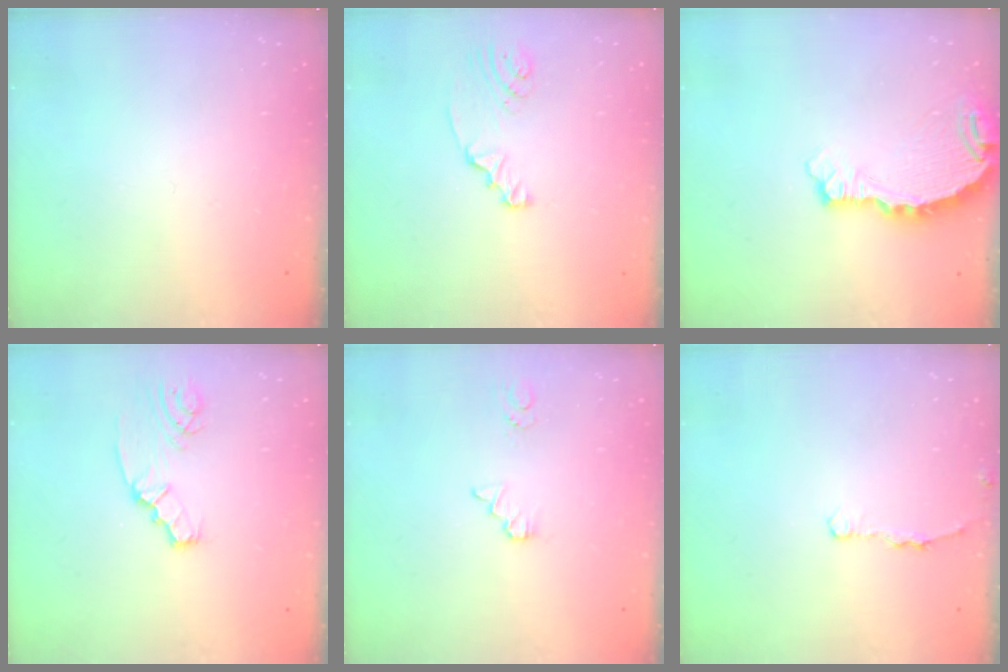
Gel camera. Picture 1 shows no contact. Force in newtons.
{"total": 2.3, "press": 2.3, "slide": 0.3}
{"total": 5.8, "press": 5.8, "slide": 0.6}
{"total": 2.7, "press": 2.7, "slide": 0.4}
{"total": 1.3, "press": 1.3, "slide": 0.2}
{"total": 2.8, "press": 2.7, "slide": 0.5}